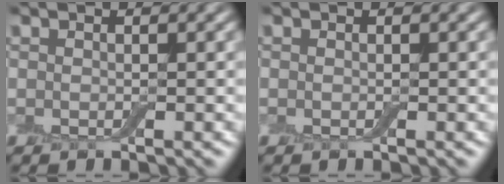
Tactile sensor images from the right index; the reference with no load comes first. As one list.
[{"total": 0.0}]